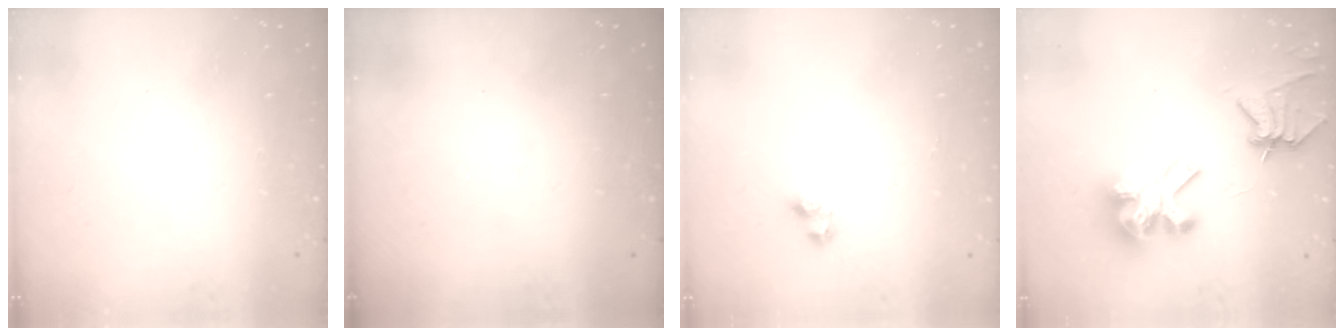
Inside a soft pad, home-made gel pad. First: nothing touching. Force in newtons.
{"total": 0.0}
{"total": 3.5, "press": 3.4, "slide": 0.9}
{"total": 10.4, "press": 10.3, "slide": 1.0}